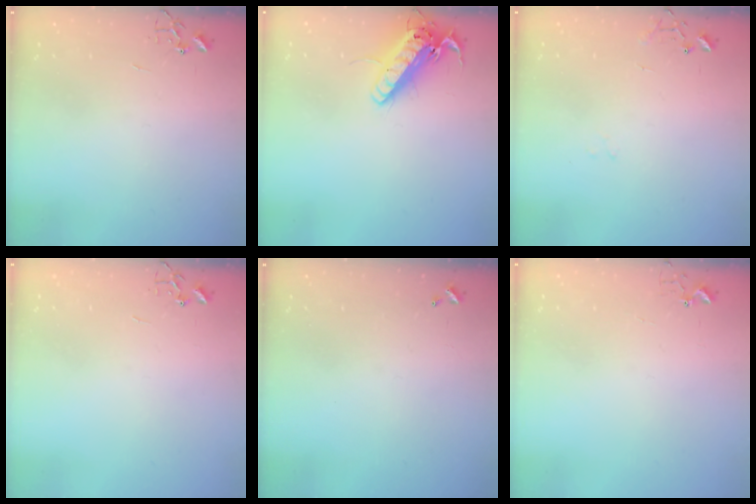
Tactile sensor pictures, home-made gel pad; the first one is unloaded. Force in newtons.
{"total": 16.4, "press": 16.2, "slide": 2.7}
{"total": 8.0, "press": 8.0, "slide": 0.9}
{"total": 0.0}
{"total": 0.0}
{"total": 2.7, "press": 2.7, "slide": 0.3}